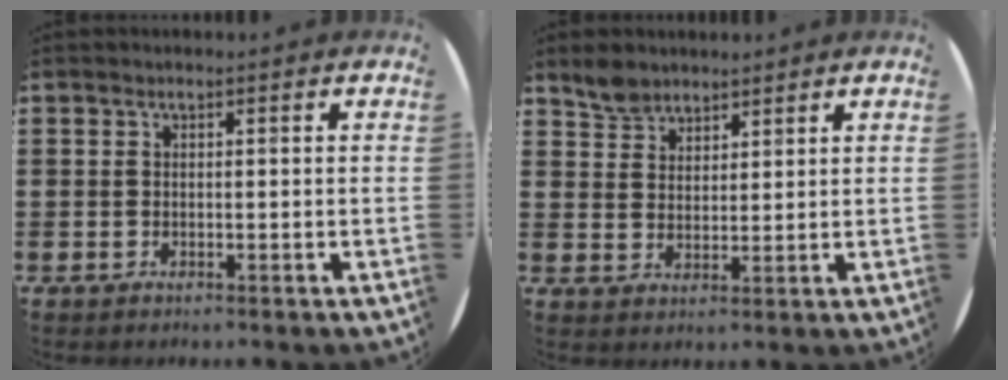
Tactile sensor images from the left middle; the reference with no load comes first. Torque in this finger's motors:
{"motor_torque": [0.35, -0.21, 0.03, 0.02]}